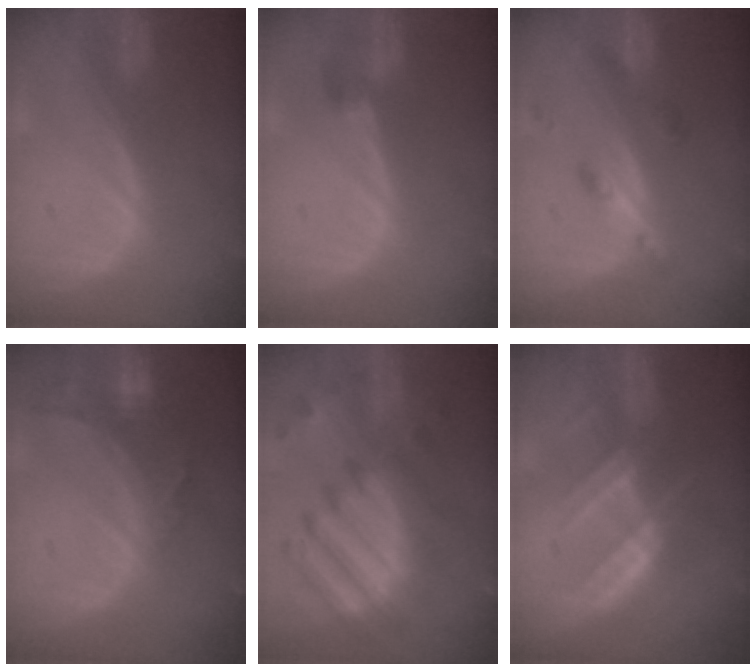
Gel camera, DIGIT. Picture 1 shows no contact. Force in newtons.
{"total": 2.9, "press": 2.6, "slide": 1.2}
{"total": 4.6, "press": 4.2, "slide": 1.9}
{"total": 8.9, "press": 7.7, "slide": 4.4}
{"total": 11.7, "press": 10.3, "slide": 5.6}
{"total": 7.2, "press": 6.8, "slide": 2.2}